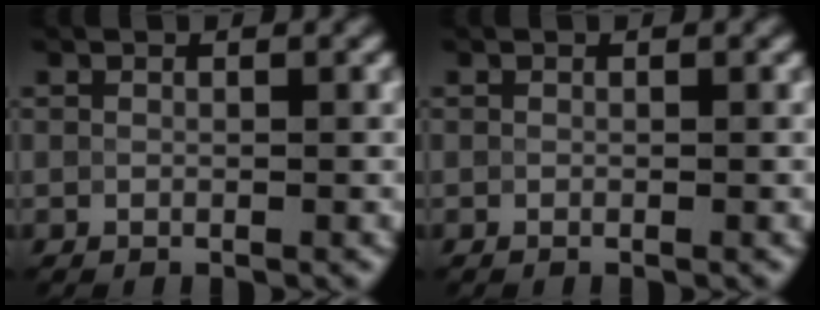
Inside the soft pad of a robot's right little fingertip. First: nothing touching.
{"total": 0.0}